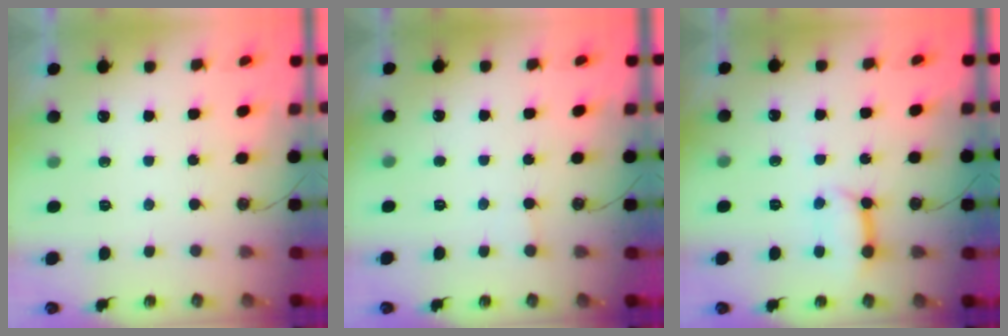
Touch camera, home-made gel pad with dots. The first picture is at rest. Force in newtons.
{"total": 1.7, "press": 1.7, "slide": 0.3}
{"total": 9.8, "press": 9.8, "slide": 1.0}